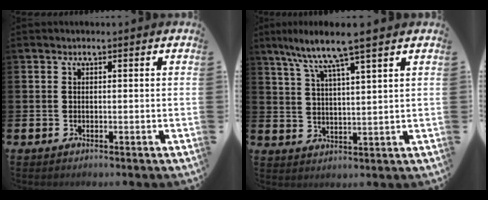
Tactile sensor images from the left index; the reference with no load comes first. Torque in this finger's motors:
{"motor_torque": [0.30, -0.51, 0.97, 0.21]}